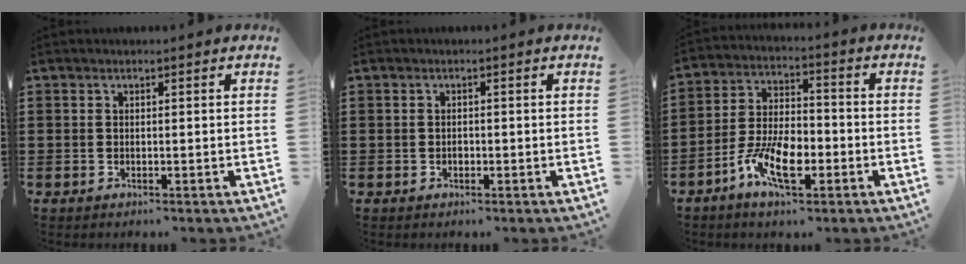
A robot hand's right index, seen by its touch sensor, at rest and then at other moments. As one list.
[{"total": 0.8, "force": [-0.3, 0.6, 0.5], "torque": [-0.011, 0.000, -0.006]}, {"total": 9.0, "force": [-4.2, 4.0, 6.9], "torque": [-0.152, -0.002, -0.079]}]